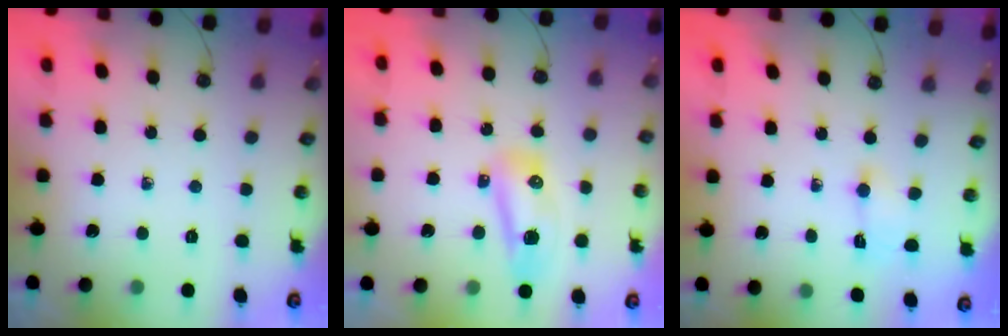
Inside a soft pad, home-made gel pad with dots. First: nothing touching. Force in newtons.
{"total": 8.5, "press": 8.3, "slide": 1.9}
{"total": 2.6, "press": 2.5, "slide": 0.9}